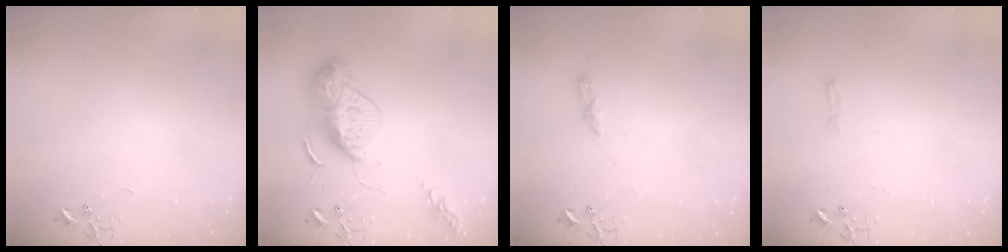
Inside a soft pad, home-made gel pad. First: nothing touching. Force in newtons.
{"total": 12.9, "press": 12.8, "slide": 1.3}
{"total": 4.6, "press": 4.6, "slide": 0.6}
{"total": 4.0, "press": 3.9, "slide": 0.5}